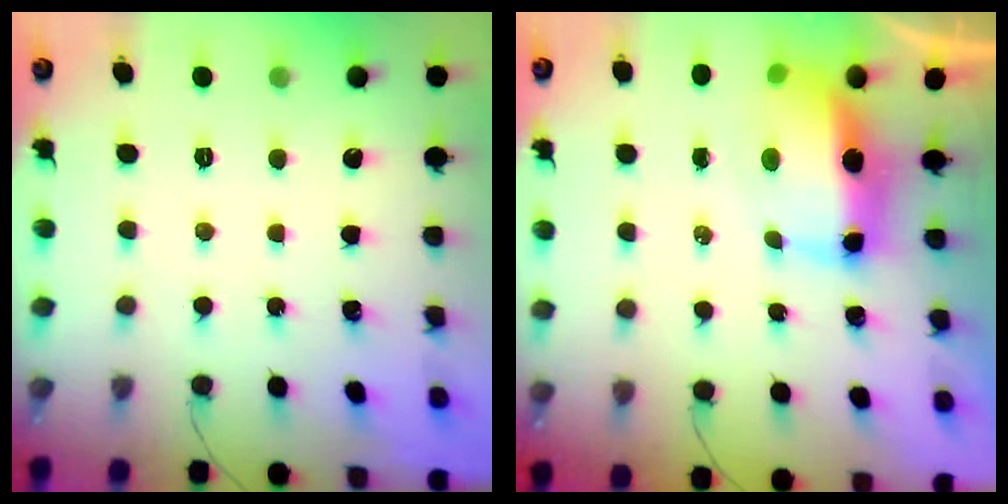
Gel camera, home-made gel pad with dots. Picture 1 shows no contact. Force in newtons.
{"total": 10.6, "press": 10.3, "slide": 2.2}